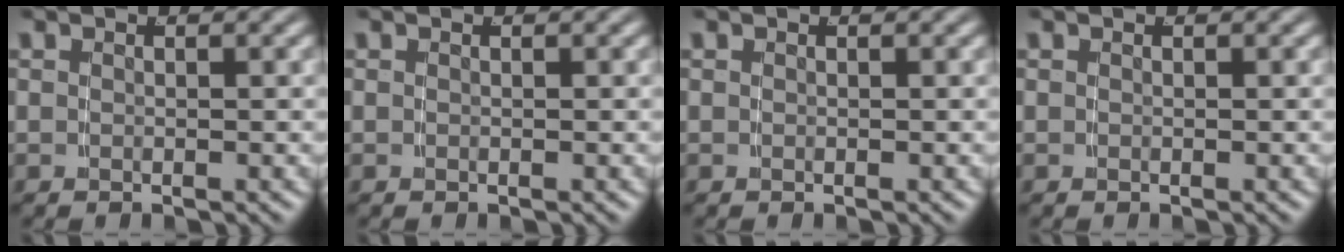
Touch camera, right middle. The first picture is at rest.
{"total": 0.0}
{"total": 0.0}
{"total": 0.0}